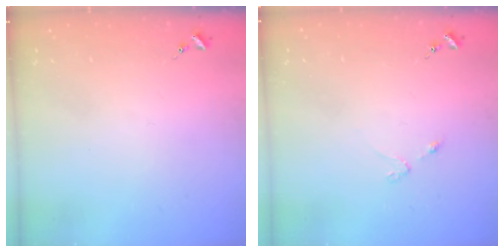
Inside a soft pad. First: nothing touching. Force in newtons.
{"total": 2.3, "press": 2.3, "slide": 0.3}